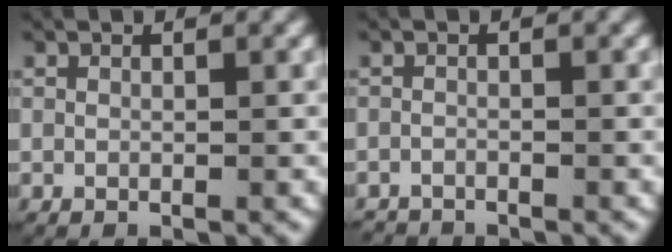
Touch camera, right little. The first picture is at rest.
{"total": 1.4, "force": [-1.4, 0.2, -0.2], "torque": [0.001, -0.009, -0.022]}